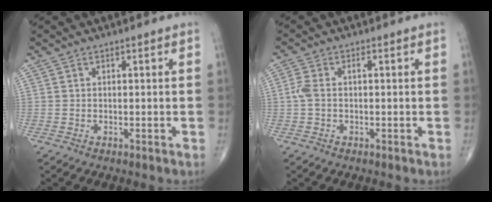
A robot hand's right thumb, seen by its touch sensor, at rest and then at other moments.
{"total": 3.4, "force": [0.0, 1.7, 2.9], "torque": [-0.079, 0.014, -0.003]}